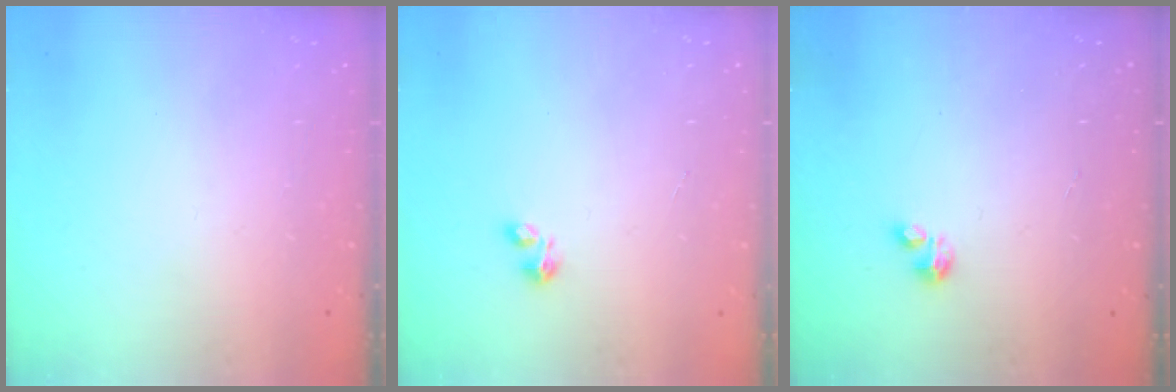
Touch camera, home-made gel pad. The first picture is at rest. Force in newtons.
{"total": 1.5, "press": 1.5, "slide": 0.3}
{"total": 0.7, "press": 0.6, "slide": 0.2}